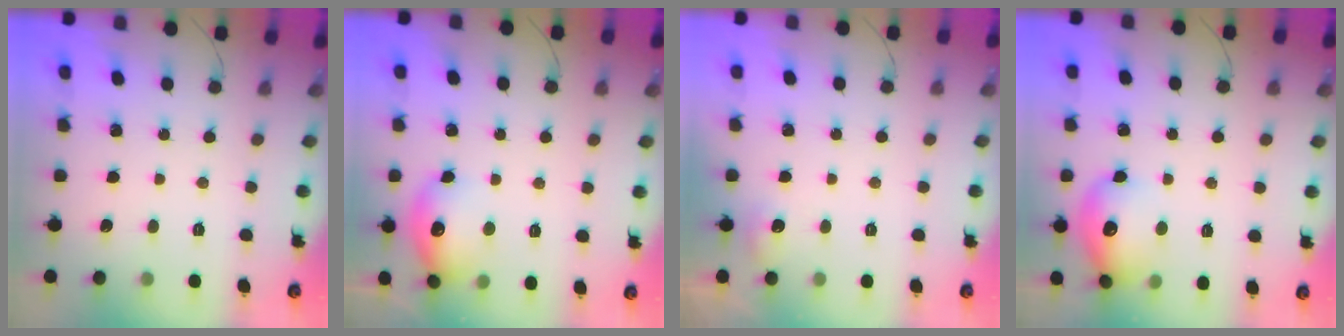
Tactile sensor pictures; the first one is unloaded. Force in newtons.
{"total": 14.4, "press": 14.4, "slide": 1.1}
{"total": 4.5, "press": 4.3, "slide": 1.4}
{"total": 14.6, "press": 14.5, "slide": 1.3}